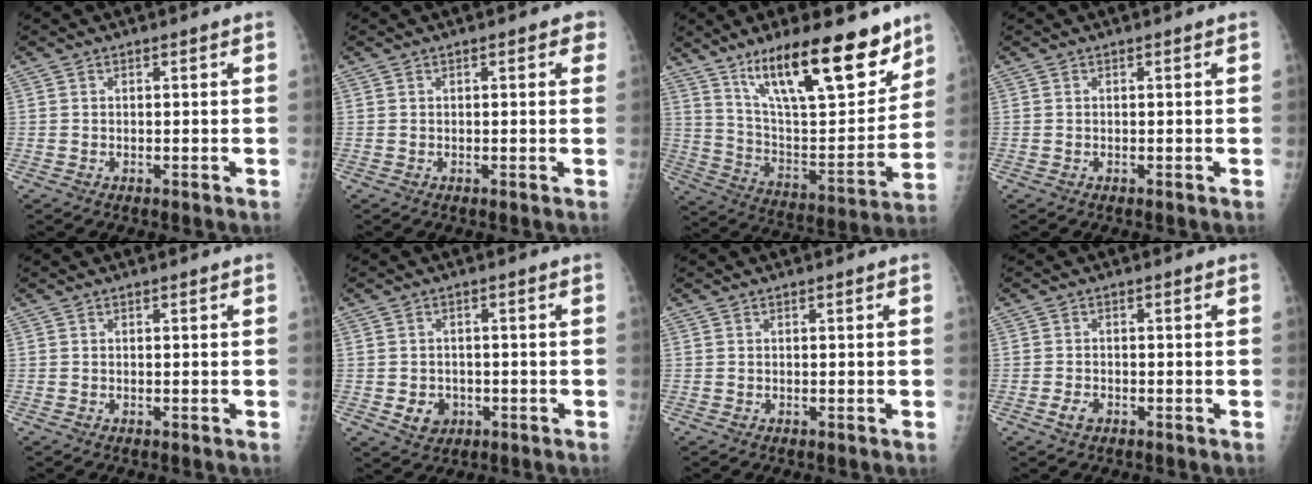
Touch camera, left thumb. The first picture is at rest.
{"total": 2.2, "force": [0.9, 1.2, 1.6], "torque": [-0.003, 0.001, 0.006]}
{"total": 24.2, "force": [15.8, 7.4, 16.8], "torque": [-0.228, -0.070, 0.267]}
{"total": 0.0}
{"total": 0.0}
{"total": 4.3, "force": [-1.1, 3.8, 1.9], "torque": [-0.012, 0.004, -0.009]}
{"total": 0.0}
{"total": 2.3, "force": [-1.2, 1.5, 1.3], "torque": [-0.024, 0.003, -0.021]}